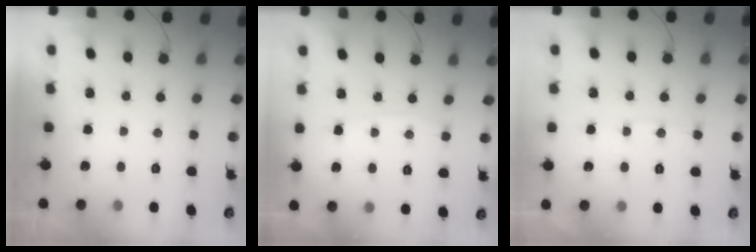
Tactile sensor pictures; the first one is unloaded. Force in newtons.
{"total": 2.3, "press": 2.2, "slide": 0.3}
{"total": 3.4, "press": 3.4, "slide": 0.4}